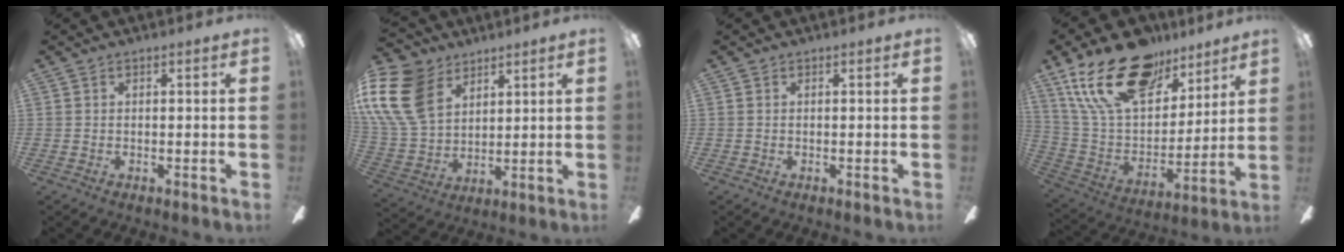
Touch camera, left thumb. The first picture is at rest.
{"total": 19.3, "force": [8.6, 13.4, 11.0], "torque": [-0.272, -0.028, 0.163]}
{"total": 0.0}
{"total": 24.7, "force": [16.2, 13.0, 13.3], "torque": [-0.242, -0.091, 0.293]}